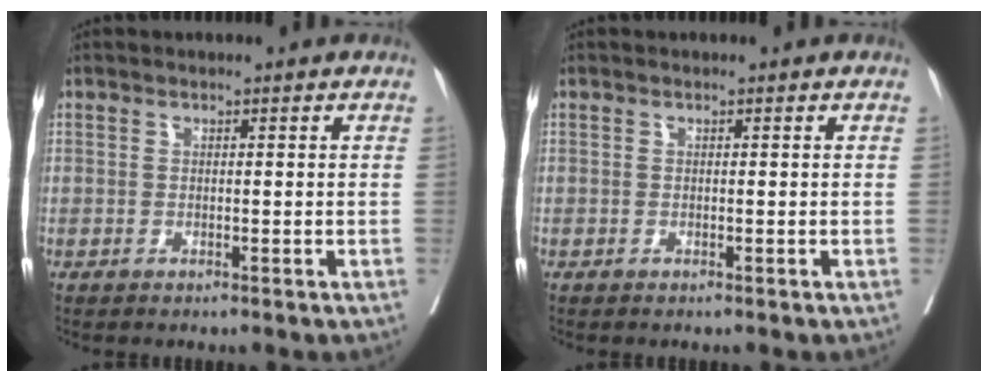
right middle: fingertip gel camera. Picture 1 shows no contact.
{"total": 0.0}